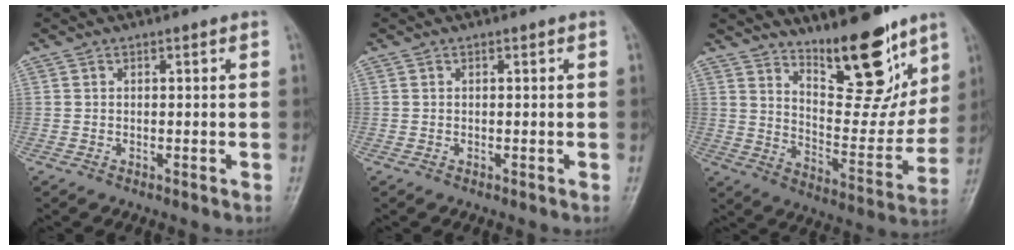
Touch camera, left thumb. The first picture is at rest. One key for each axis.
{"total": 0.0}
{"total": 18.2, "fx": 12.3, "fy": 6.5, "fz": 11.6, "tx": -0.117, "ty": -0.091, "tz": 0.203}